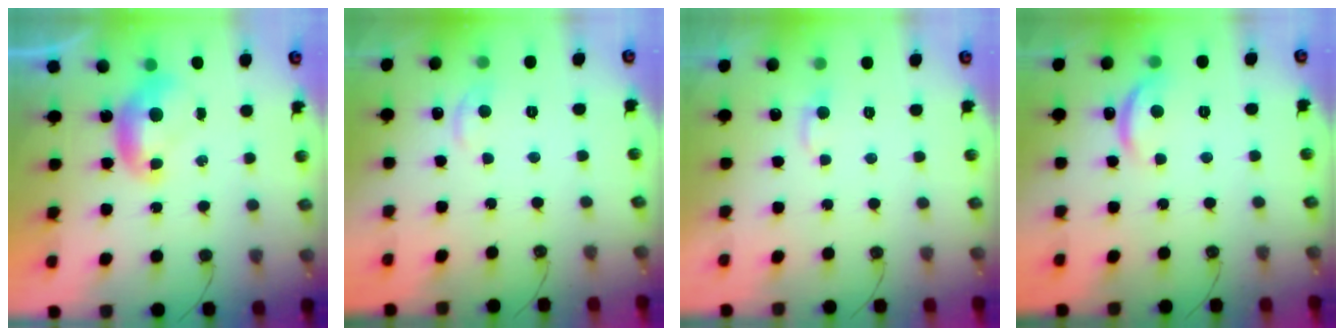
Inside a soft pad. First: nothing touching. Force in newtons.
{"total": 1.5, "press": 1.2, "slide": 1.0}
{"total": 2.4, "press": 2.4, "slide": 0.4}
{"total": 4.8, "press": 4.7, "slide": 0.4}